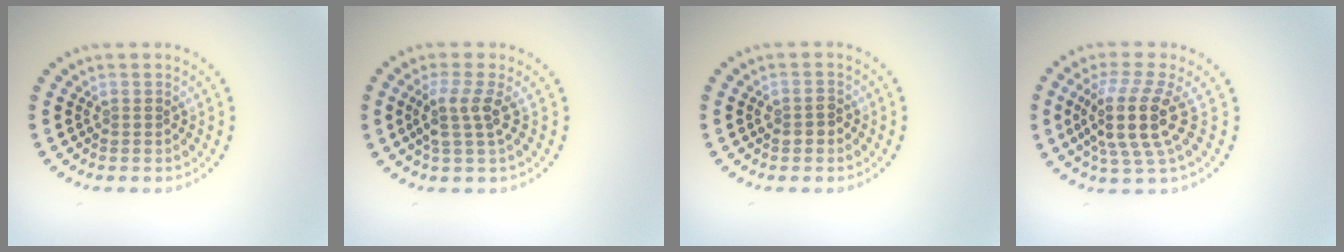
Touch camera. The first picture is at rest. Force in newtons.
{"total": 2.6, "press": 2.0, "slide": 1.6}
{"total": 1.4, "press": 1.4, "slide": 0.3}
{"total": 5.0, "press": 3.9, "slide": 3.2}